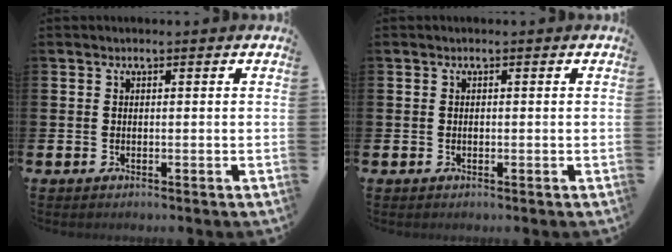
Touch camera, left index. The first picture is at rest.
{"total": 0.0}